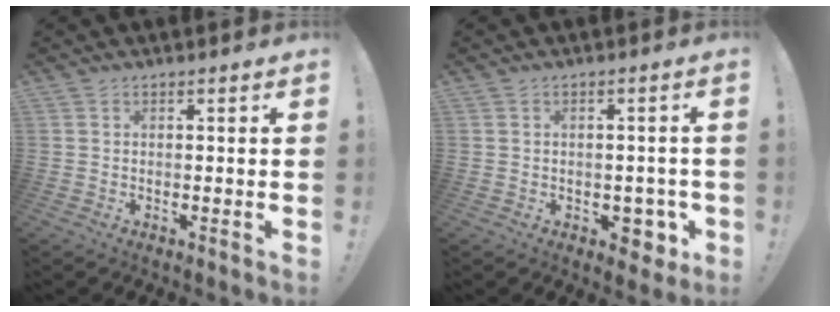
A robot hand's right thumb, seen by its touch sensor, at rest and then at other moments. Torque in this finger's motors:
{"motor_torque": [0.00, -0.15, -0.04, 0.08, -0.04]}